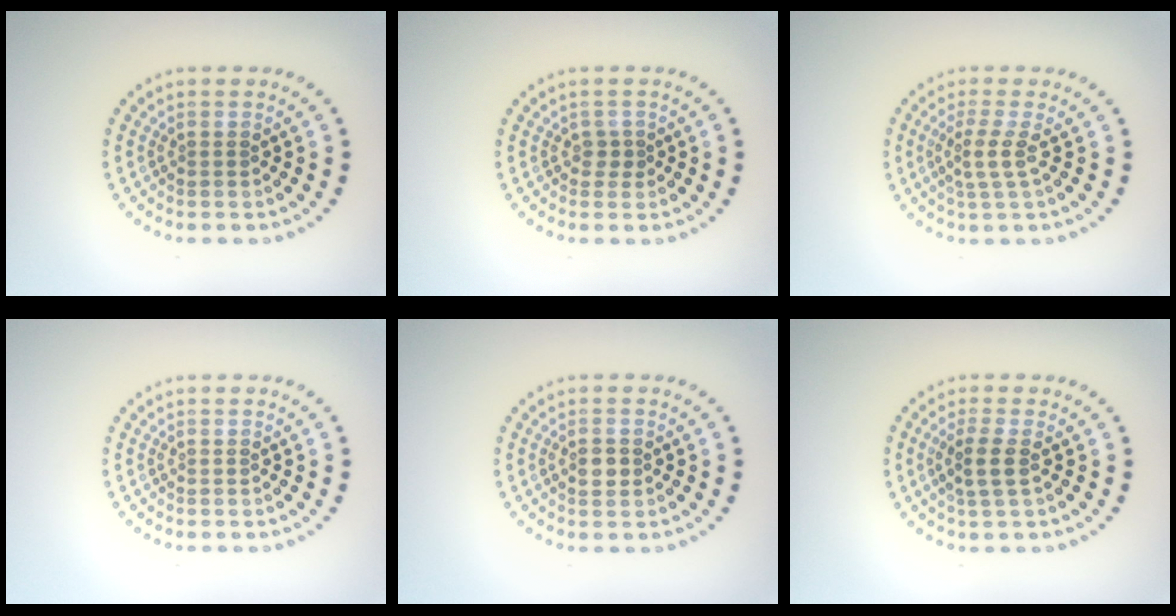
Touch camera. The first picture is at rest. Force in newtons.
{"total": 1.1, "press": 0.8, "slide": 0.7}
{"total": 2.2, "press": 1.7, "slide": 1.5}
{"total": 0.0}
{"total": 1.5, "press": 1.5, "slide": 0.3}
{"total": 2.3, "press": 2.1, "slide": 0.9}